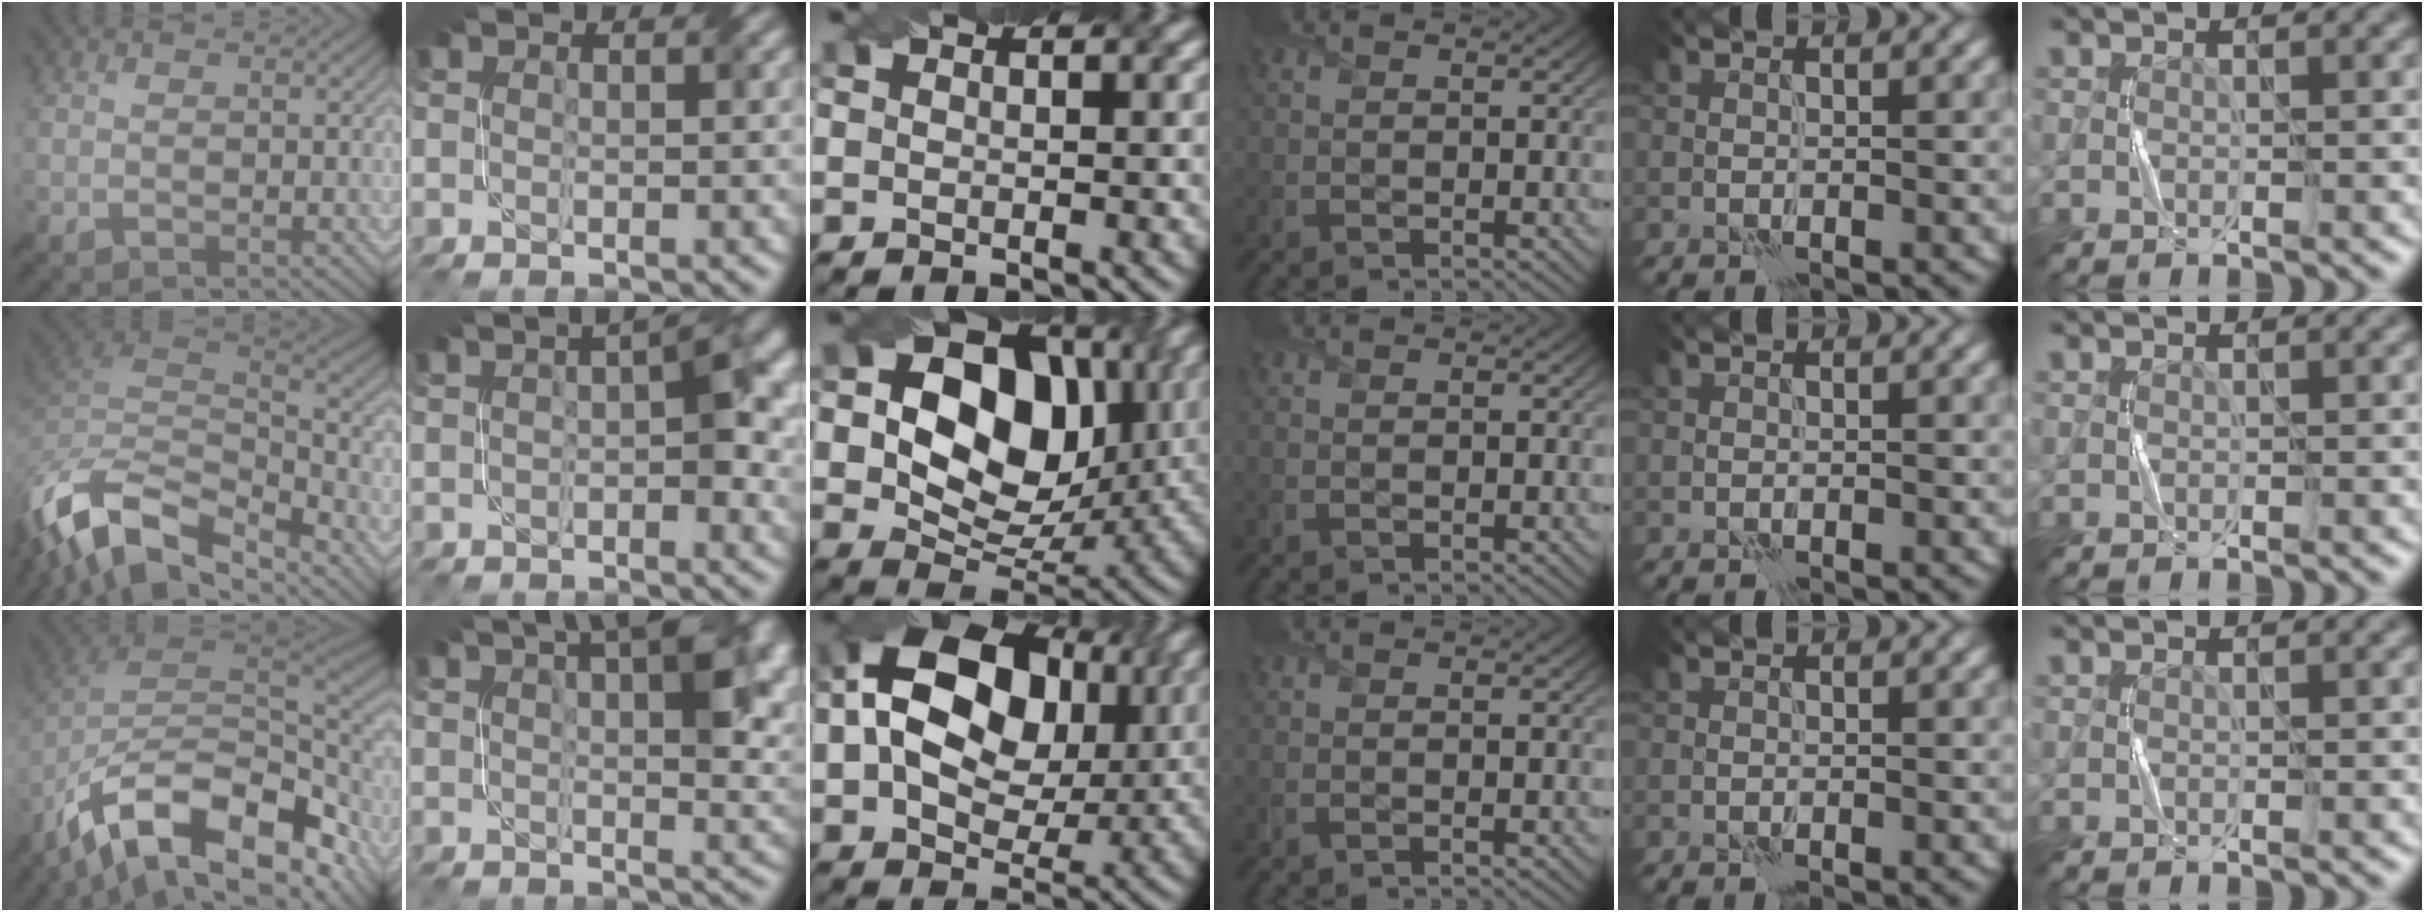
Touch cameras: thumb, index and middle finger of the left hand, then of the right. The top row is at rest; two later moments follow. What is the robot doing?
{"motion": "twist", "object": "screw"}